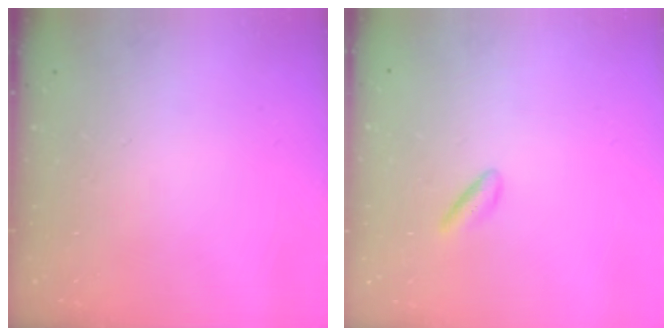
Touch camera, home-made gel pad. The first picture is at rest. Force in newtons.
{"total": 2.2, "press": 1.9, "slide": 1.1}